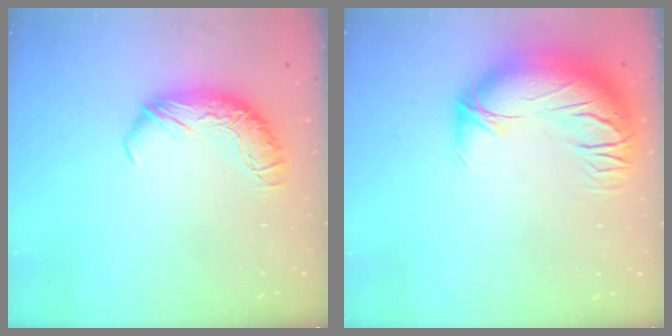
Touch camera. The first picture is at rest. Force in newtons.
{"total": 5.8, "press": 4.7, "slide": 3.5}